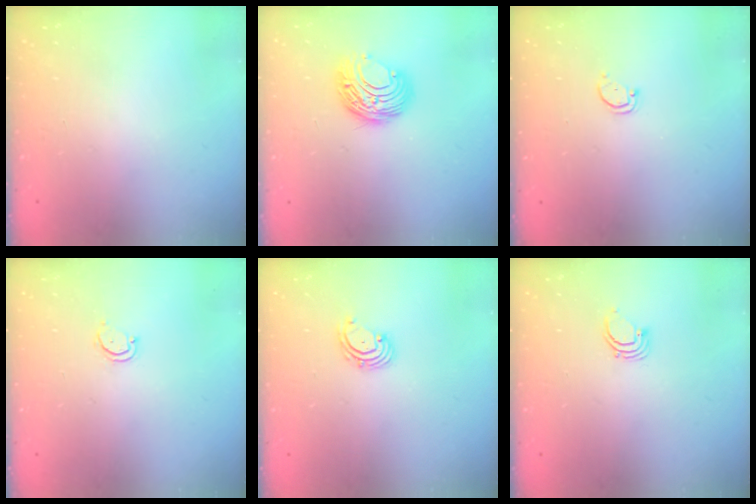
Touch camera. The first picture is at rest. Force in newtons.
{"total": 9.0, "press": 9.0, "slide": 0.2}
{"total": 1.8, "press": 1.8, "slide": 0.1}
{"total": 2.7, "press": 2.7, "slide": 0.3}
{"total": 2.6, "press": 2.5, "slide": 0.6}
{"total": 2.5, "press": 2.5, "slide": 0.1}